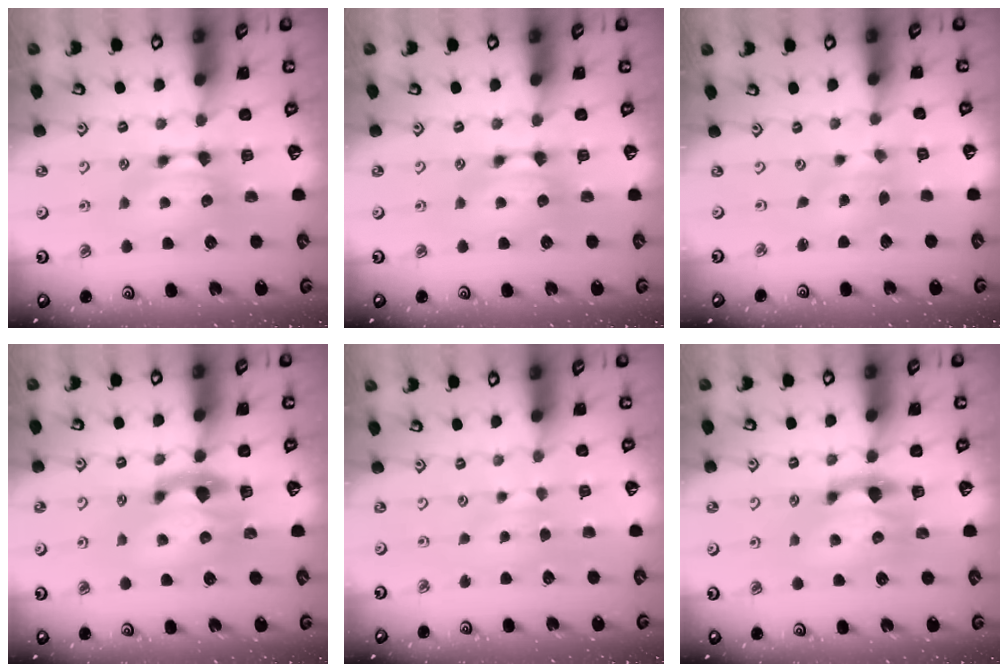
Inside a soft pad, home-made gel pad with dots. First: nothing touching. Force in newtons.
{"total": 0.0}
{"total": 1.6, "press": 1.2, "slide": 1.1}
{"total": 2.8, "press": 2.5, "slide": 1.3}
{"total": 2.6, "press": 2.5, "slide": 0.3}
{"total": 1.9, "press": 1.4, "slide": 1.3}